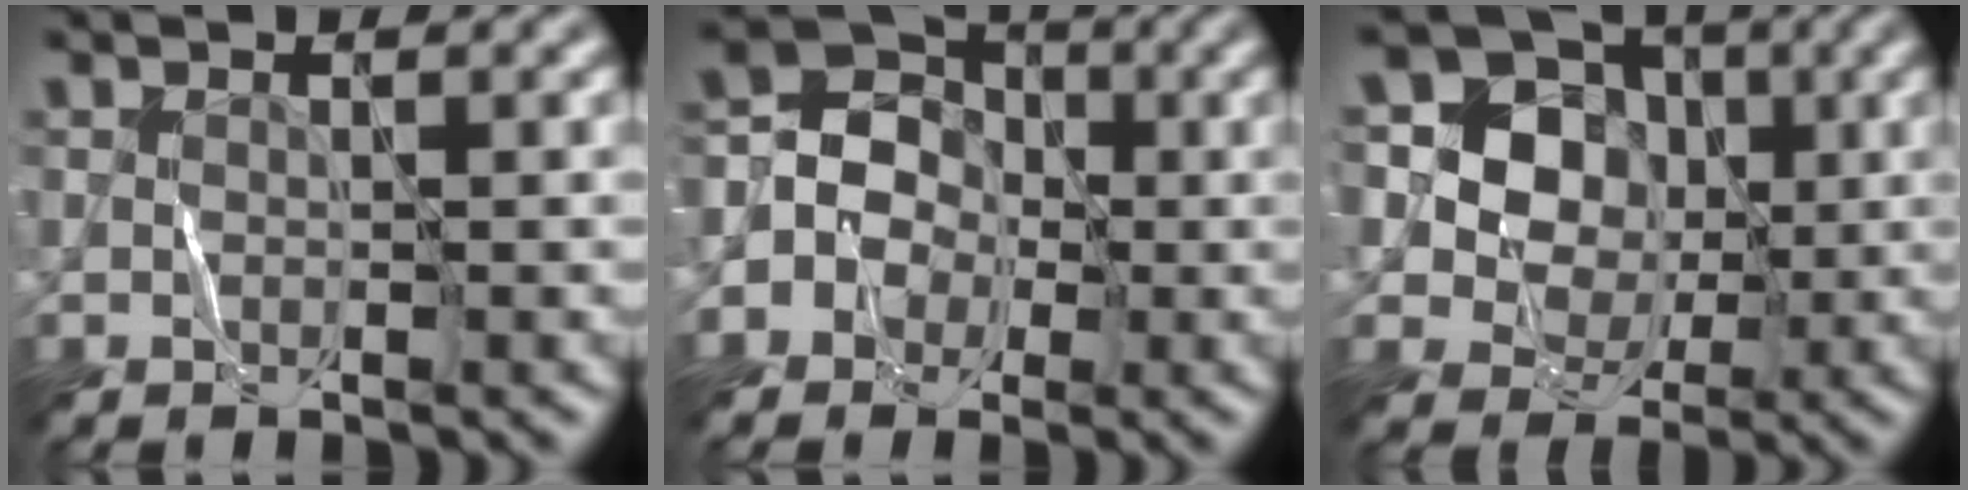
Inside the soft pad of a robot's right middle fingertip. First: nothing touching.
{"total": 5.5, "force": [-0.9, 5.1, 1.9], "torque": [-0.020, 0.028, -0.036]}
{"total": 9.8, "force": [2.1, 8.7, 4.1], "torque": [-0.086, 0.029, 0.032]}